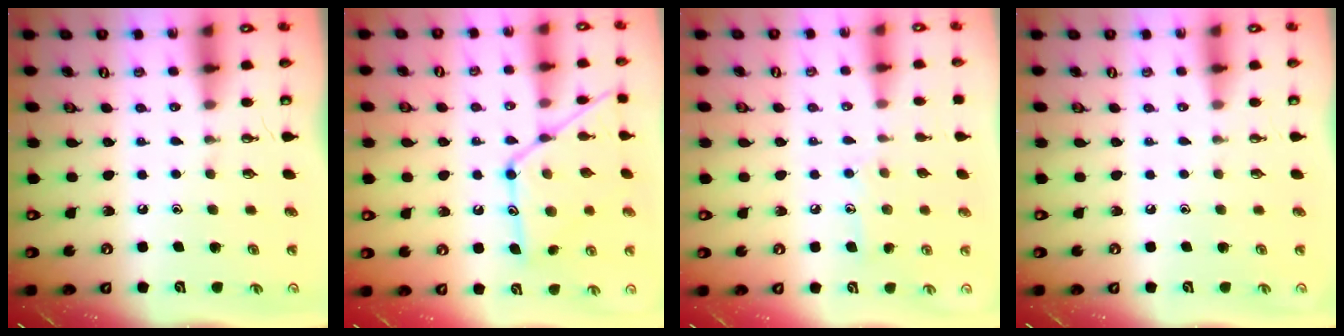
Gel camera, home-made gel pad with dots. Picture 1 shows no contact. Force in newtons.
{"total": 15.7, "press": 15.7, "slide": 1.2}
{"total": 7.1, "press": 7.1, "slide": 0.1}
{"total": 0.0}